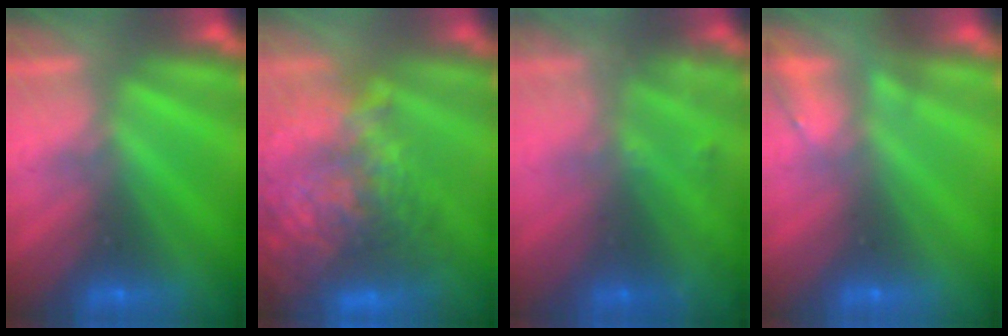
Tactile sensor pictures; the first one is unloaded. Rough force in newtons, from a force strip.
{"total": 11.6}
{"total": 2.0}
{"total": 2.3}